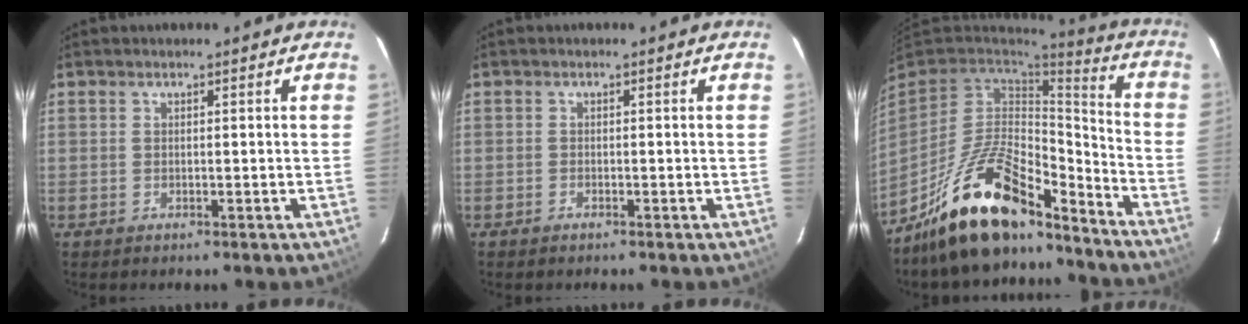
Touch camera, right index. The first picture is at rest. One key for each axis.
{"total": 0.6, "fx": -0.6, "fy": 0.3, "fz": 0.1, "tx": -0.004, "ty": 0.001, "tz": -0.012}
{"total": 20.8, "fx": -15.5, "fy": 7.0, "fz": 12.0, "tx": -0.239, "ty": -0.006, "tz": -0.265}